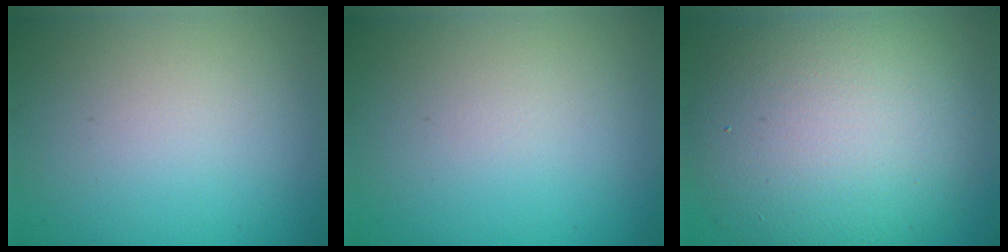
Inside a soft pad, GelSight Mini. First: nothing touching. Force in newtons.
{"total": 0.0}
{"total": 10.9, "press": 10.9, "slide": 0.6}